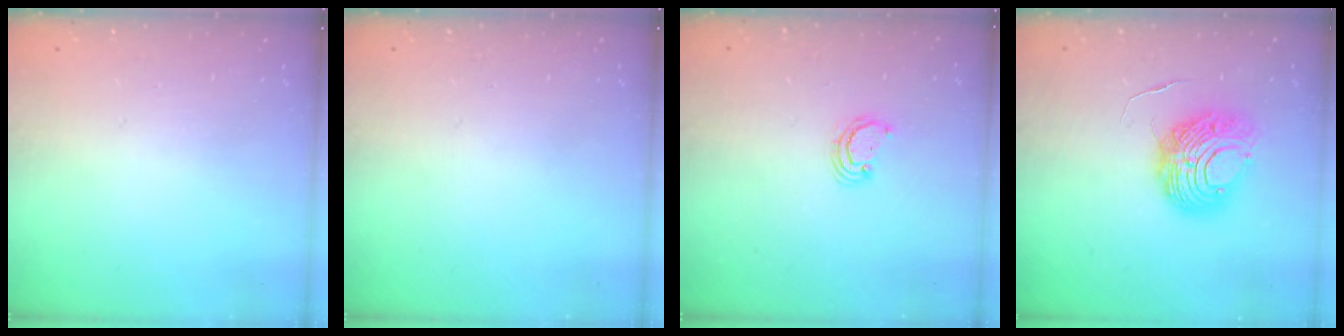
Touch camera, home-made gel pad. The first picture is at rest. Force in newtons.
{"total": 0.0}
{"total": 3.2, "press": 3.1, "slide": 0.3}
{"total": 9.7, "press": 9.6, "slide": 1.1}